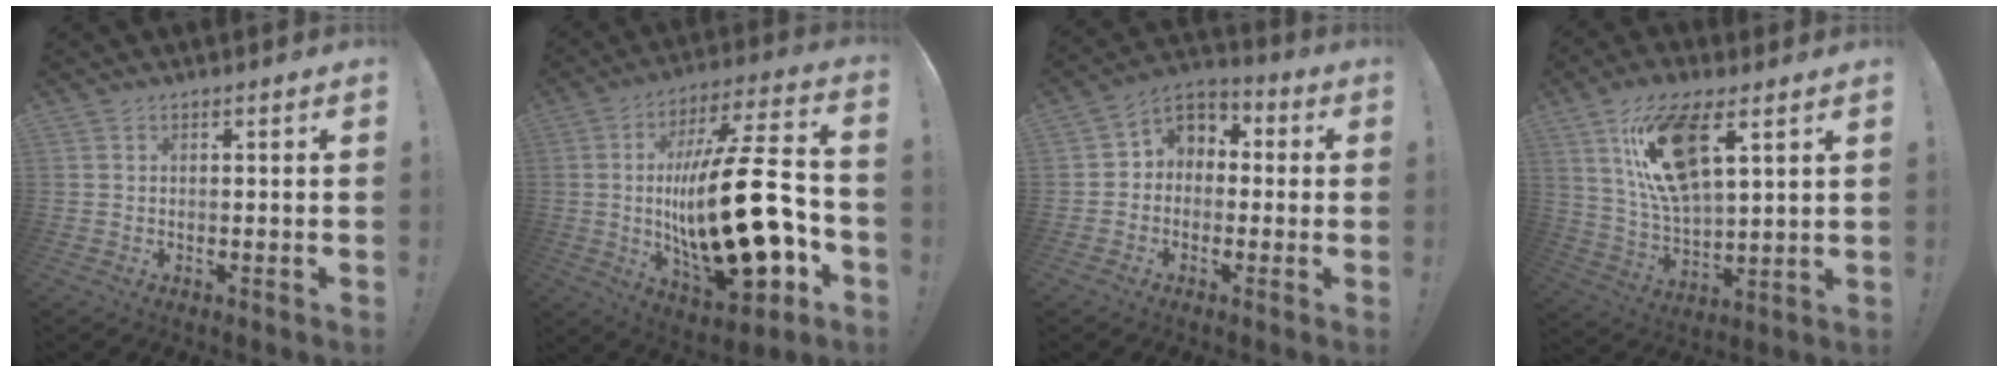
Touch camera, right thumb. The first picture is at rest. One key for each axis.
{"total": 29.7, "fx": -3.6, "fy": 10.3, "fz": 27.6, "tx": -0.494, "ty": 0.018, "tz": -0.061}
{"total": 5.7, "fx": -0.8, "fy": 5.4, "fz": 1.6, "tx": -0.018, "ty": 0.007, "tz": -0.011}
{"total": 18.3, "fx": 8.7, "fy": 7.9, "fz": 14.1, "tx": -0.260, "ty": -0.027, "tz": 0.150}